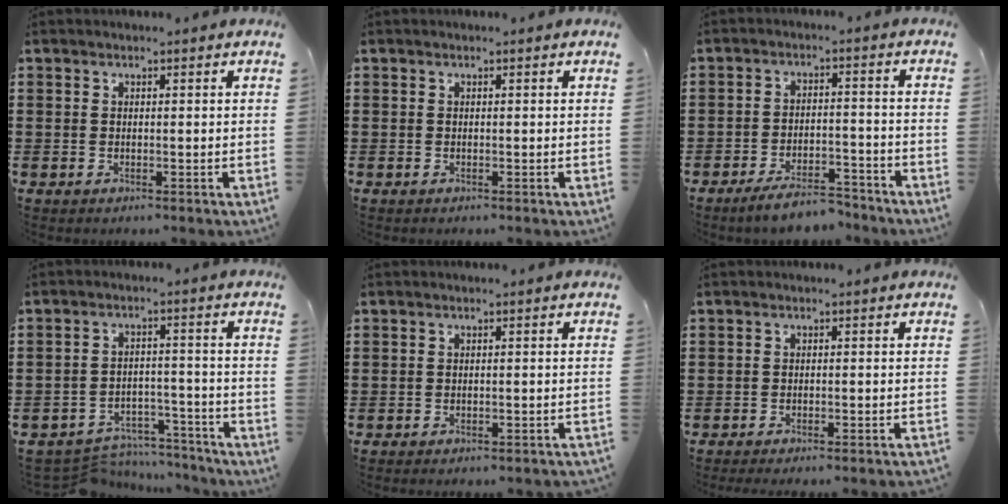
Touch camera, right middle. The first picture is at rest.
{"total": 0.0}
{"total": 5.7, "force": [-5.1, 1.0, 2.3], "torque": [-0.040, 0.004, -0.097]}
{"total": 6.1, "force": [-5.9, 1.2, 1.0], "torque": [-0.020, 0.013, -0.117]}
{"total": 1.4, "force": [-1.4, -0.1, 0.3], "torque": [-0.005, 0.003, -0.028]}
{"total": 1.9, "force": [-1.8, -0.4, 0.5], "torque": [-0.008, 0.003, -0.036]}